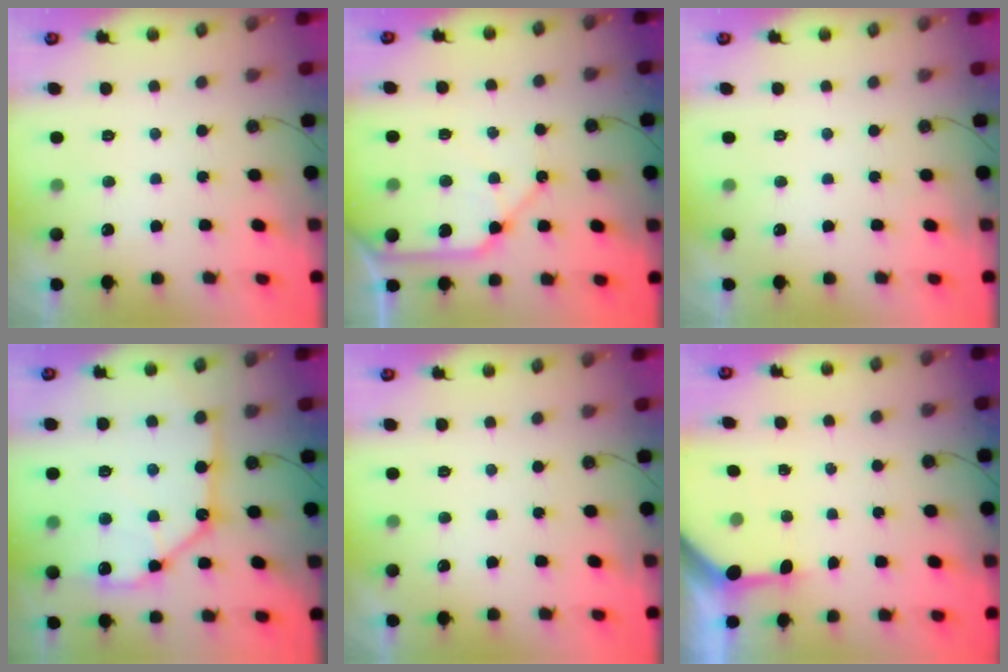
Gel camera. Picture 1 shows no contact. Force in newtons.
{"total": 10.4, "press": 10.4, "slide": 1.2}
{"total": 0.0}
{"total": 16.8, "press": 16.6, "slide": 2.1}
{"total": 0.0}
{"total": 3.3, "press": 3.3, "slide": 0.4}